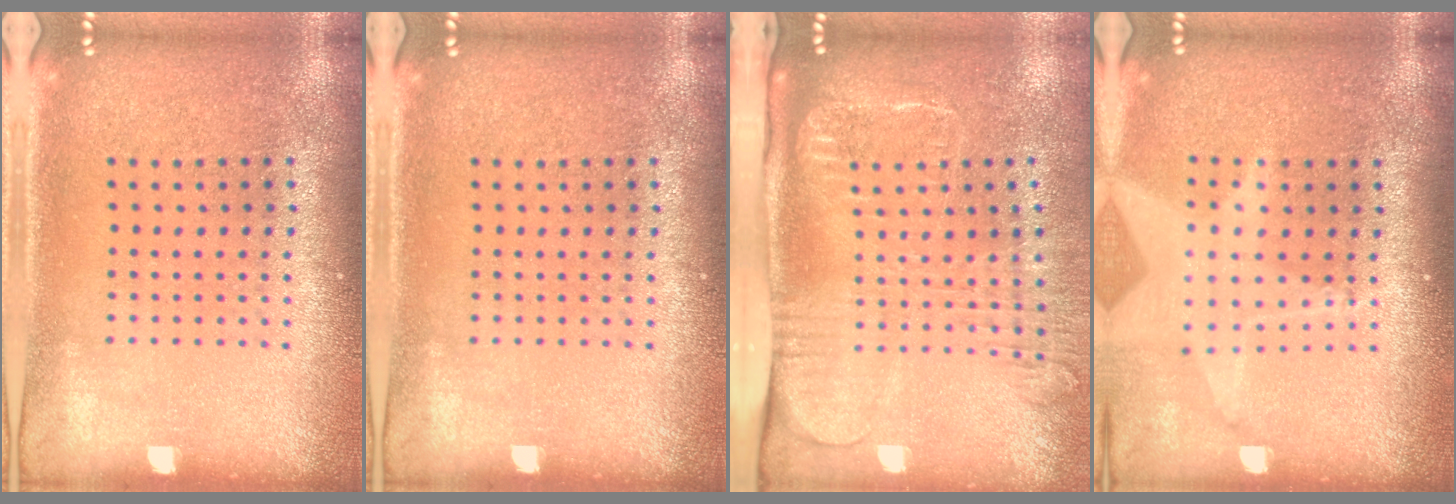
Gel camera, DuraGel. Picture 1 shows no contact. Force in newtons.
{"total": 0.0}
{"total": 2.7, "press": 2.1, "slide": 1.7}
{"total": 1.8, "press": 1.5, "slide": 1.0}